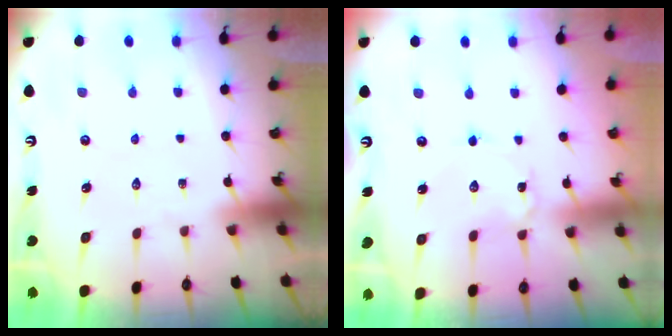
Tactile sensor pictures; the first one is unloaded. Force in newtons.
{"total": 1.5, "press": 1.5, "slide": 0.1}